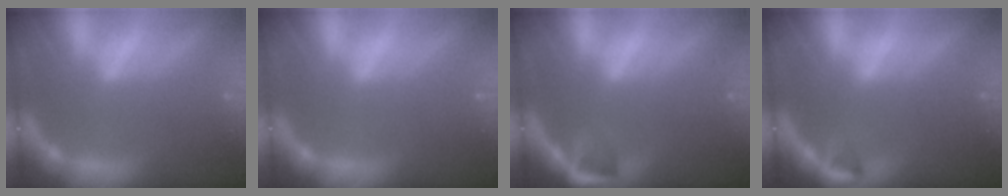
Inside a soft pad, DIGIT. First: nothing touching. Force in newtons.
{"total": 0.0}
{"total": 2.4}
{"total": 1.5}